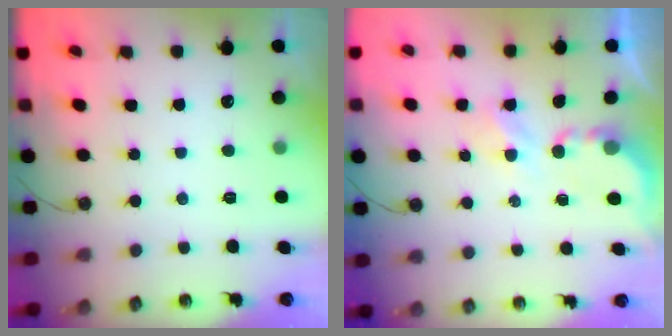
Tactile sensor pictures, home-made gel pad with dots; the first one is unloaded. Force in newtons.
{"total": 3.6, "press": 3.6, "slide": 0.3}